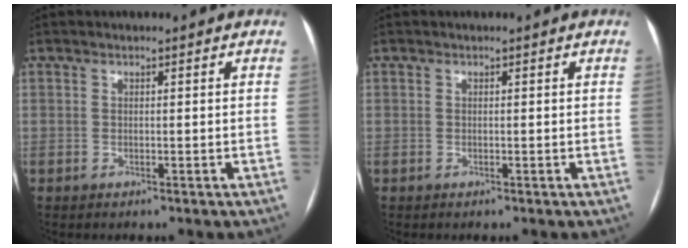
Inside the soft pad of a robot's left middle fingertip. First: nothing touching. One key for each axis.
{"total": 0.0}